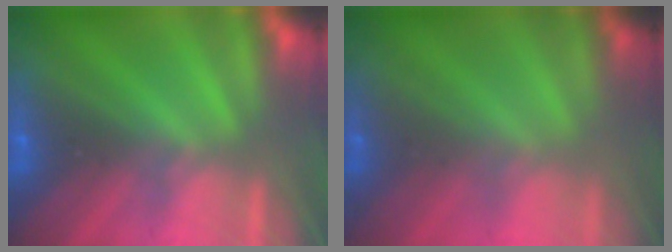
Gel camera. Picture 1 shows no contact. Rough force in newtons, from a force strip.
{"total": 1.7}